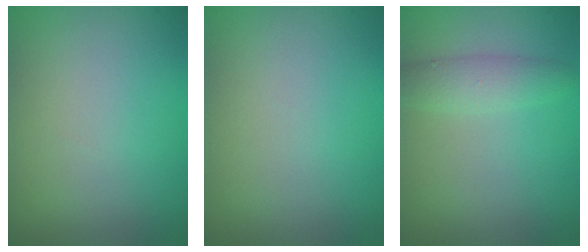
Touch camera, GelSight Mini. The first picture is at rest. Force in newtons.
{"total": 0.0}
{"total": 2.4, "press": 2.4, "slide": 0.2}